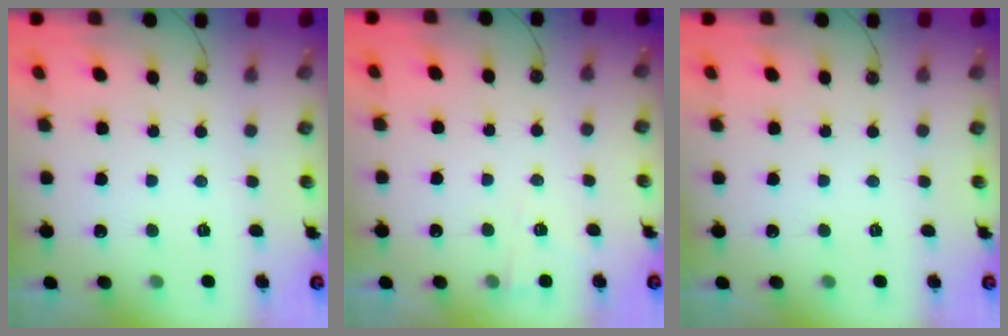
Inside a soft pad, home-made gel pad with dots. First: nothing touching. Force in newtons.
{"total": 3.1, "press": 2.9, "slide": 1.1}
{"total": 0.0}